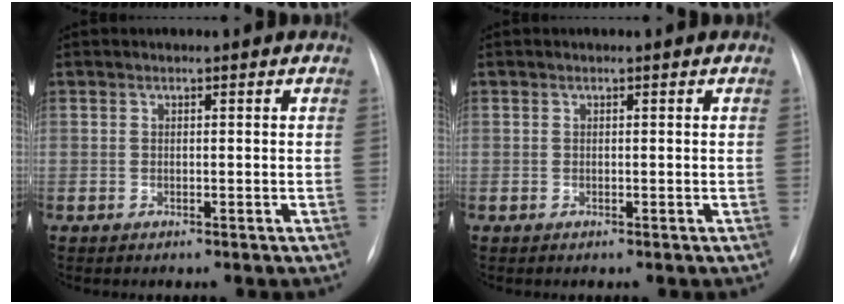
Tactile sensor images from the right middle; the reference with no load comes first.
{"total": 0.0}